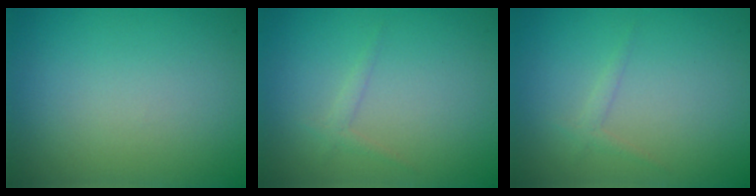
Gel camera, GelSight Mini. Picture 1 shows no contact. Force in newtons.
{"total": 0.9, "press": 0.9, "slide": 0.1}
{"total": 0.9, "press": 0.9, "slide": 0.1}